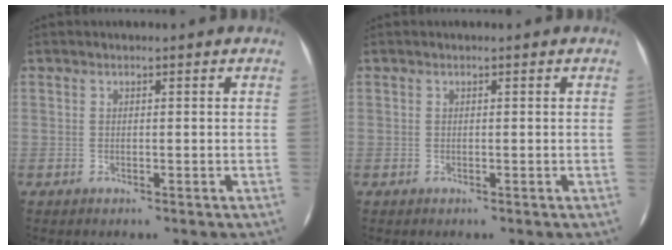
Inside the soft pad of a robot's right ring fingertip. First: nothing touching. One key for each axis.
{"total": 0.0}